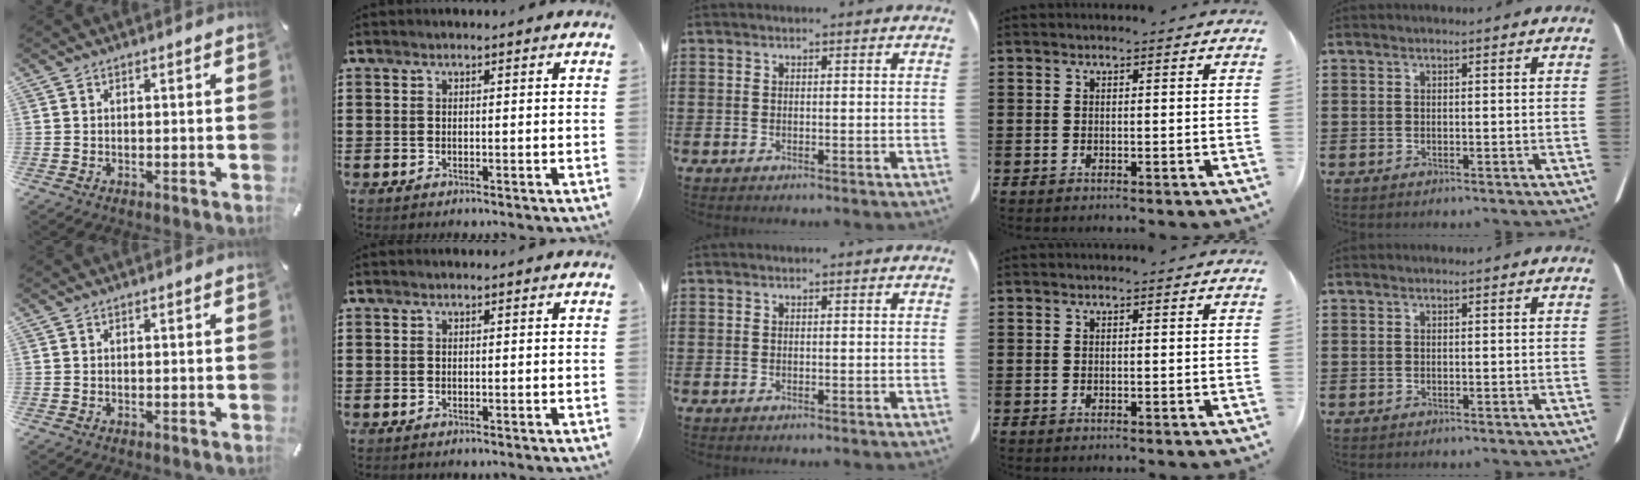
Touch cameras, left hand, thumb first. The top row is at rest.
{}